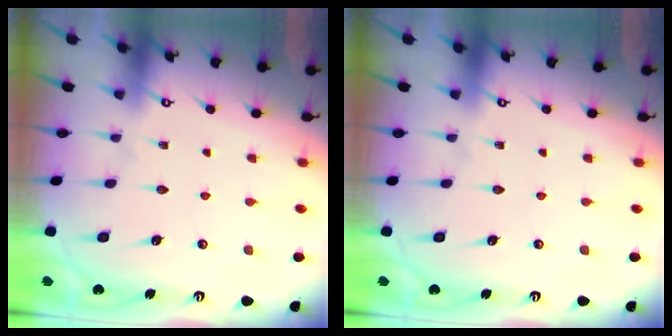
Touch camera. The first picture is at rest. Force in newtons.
{"total": 0.0}